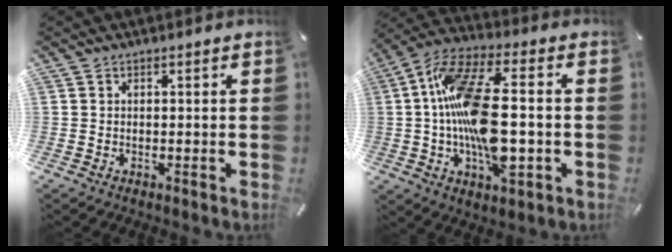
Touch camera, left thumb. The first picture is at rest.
{"total": 18.5, "force": [-1.3, 7.6, 16.8], "torque": [-0.349, -0.006, -0.027]}